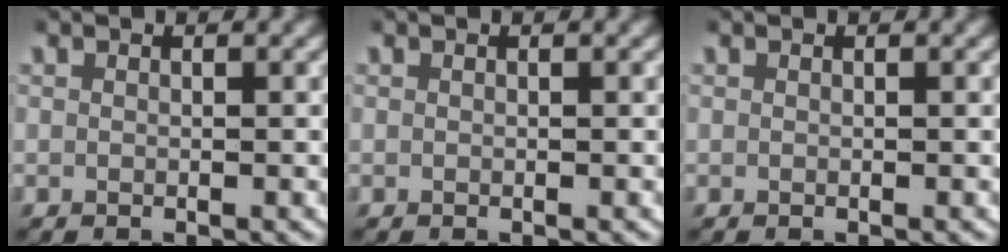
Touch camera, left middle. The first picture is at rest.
{"total": 0.0}
{"total": 0.0}